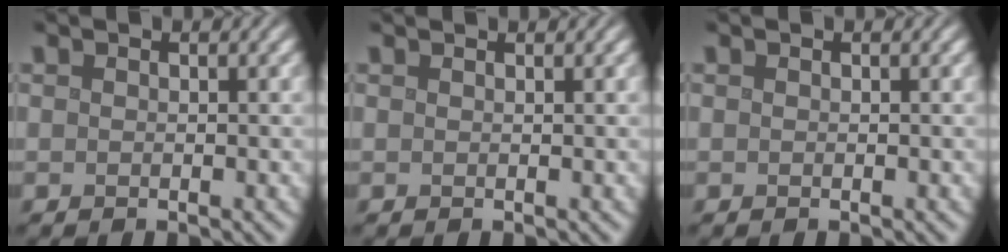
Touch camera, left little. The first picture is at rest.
{"total": 1.0, "force": [0.9, 0.1, 0.3], "torque": [-0.006, -0.004, 0.006]}
{"total": 0.0}